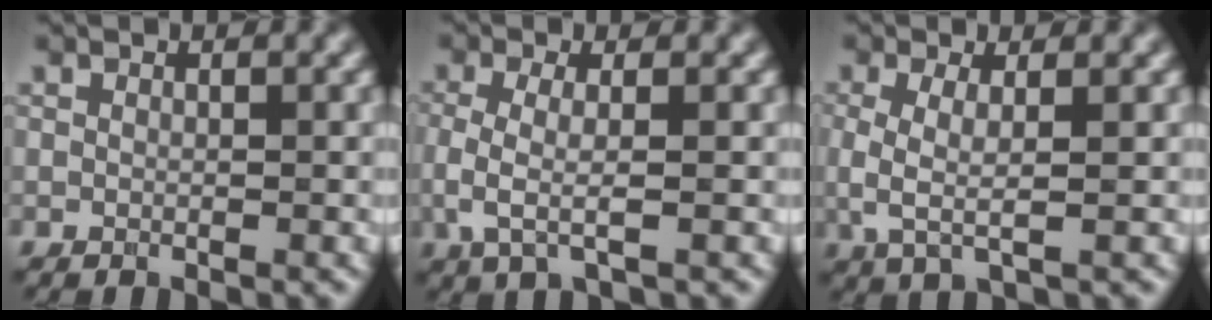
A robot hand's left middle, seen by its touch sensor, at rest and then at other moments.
{"total": 3.0, "force": [-0.5, 1.0, 2.8], "torque": [-0.064, -0.009, -0.012]}
{"total": 2.9, "force": [-0.1, 0.9, 2.7], "torque": [-0.063, -0.007, -0.004]}